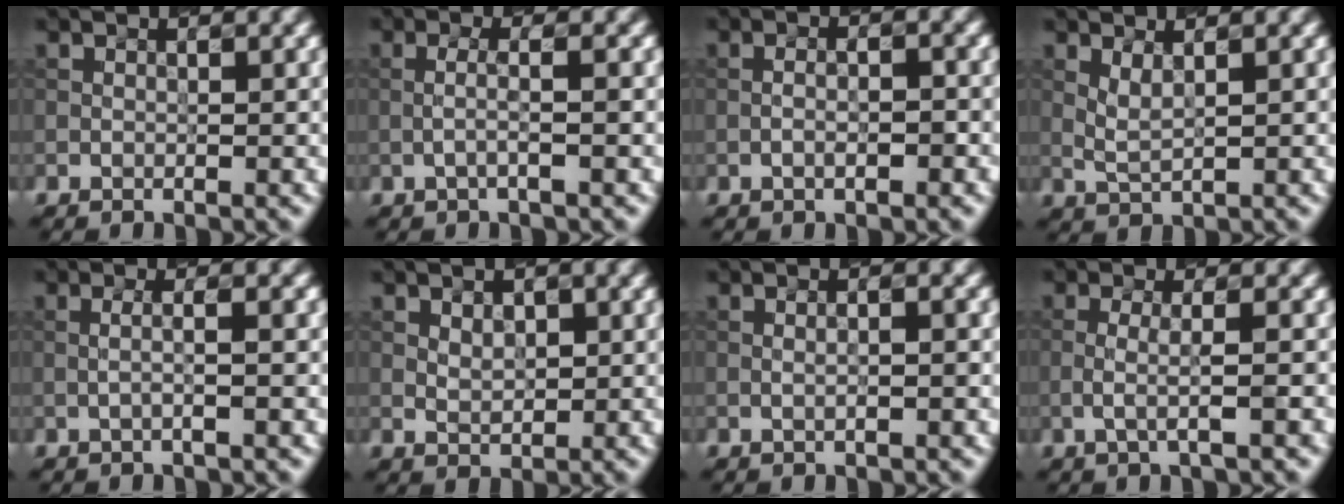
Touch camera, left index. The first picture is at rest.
{"total": 1.7, "force": [-0.4, 0.1, 1.6], "torque": [-0.031, 0.011, -0.008]}
{"total": 2.2, "force": [-0.7, 0.5, 2.0], "torque": [-0.014, 0.009, -0.013]}
{"total": 1.0, "force": [0.7, 0.1, 0.7], "torque": [-0.028, 0.000, 0.025]}
{"total": 1.8, "force": [-0.1, 0.3, 1.7], "torque": [-0.030, 0.008, -0.003]}
{"total": 1.2, "force": [0.5, 0.8, 0.7], "torque": [-0.022, 0.002, 0.017]}
{"total": 1.9, "force": [0.2, 0.6, 1.8], "torque": [-0.006, 0.003, -0.006]}
{"total": 1.9, "force": [-0.5, 0.2, 1.8], "torque": [-0.035, 0.003, -0.006]}